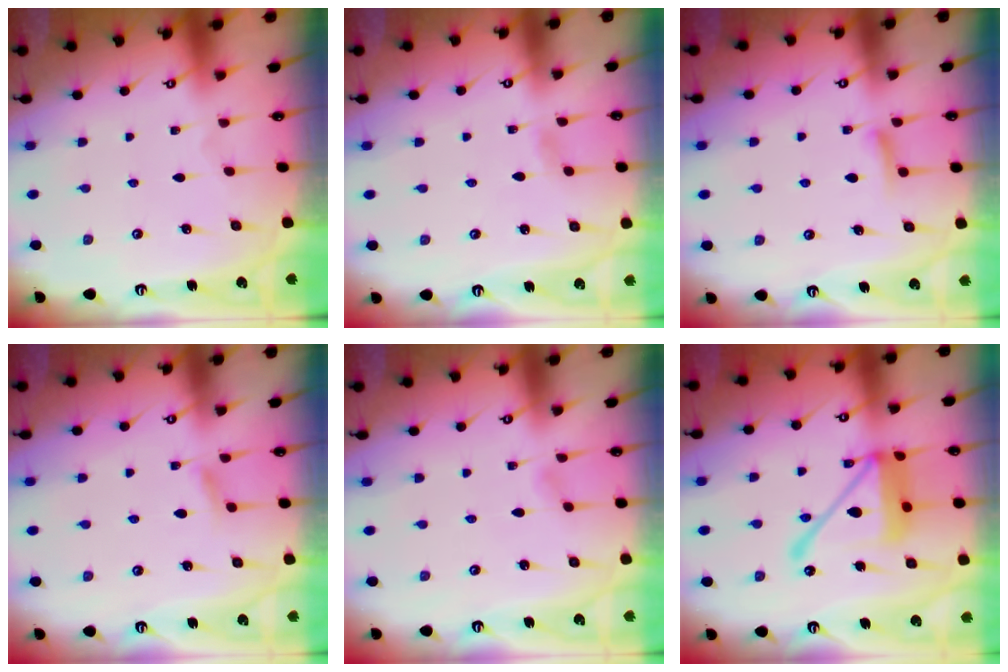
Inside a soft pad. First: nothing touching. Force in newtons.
{"total": 2.3, "press": 2.3, "slide": 0.3}
{"total": 5.5, "press": 5.4, "slide": 0.8}
{"total": 4.9, "press": 4.8, "slide": 0.7}
{"total": 2.8, "press": 2.8, "slide": 0.3}
{"total": 17.2, "press": 17.1, "slide": 1.8}